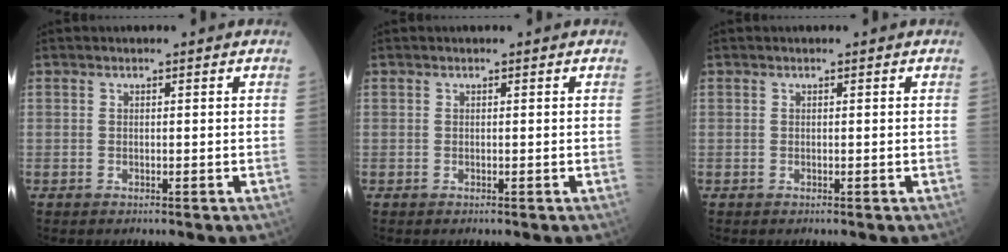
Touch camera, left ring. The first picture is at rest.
{"total": 0.0}
{"total": 0.0}